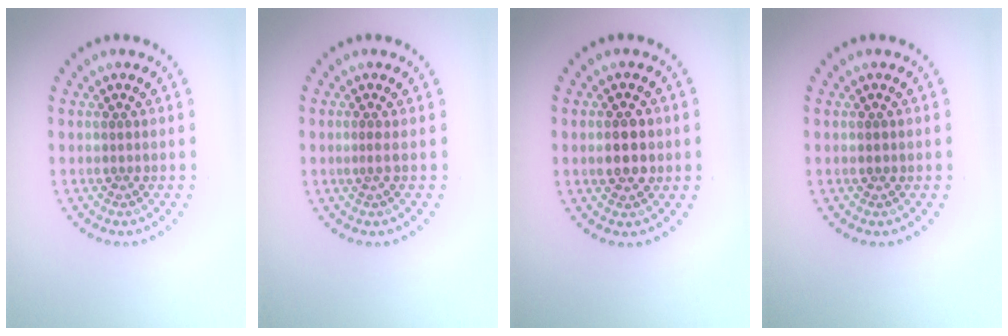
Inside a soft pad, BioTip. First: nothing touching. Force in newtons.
{"total": 0.5, "press": 0.1, "slide": 0.5}
{"total": 2.9, "press": 2.9, "slide": 0.2}
{"total": 0.8, "press": 0.8, "slide": 0.1}